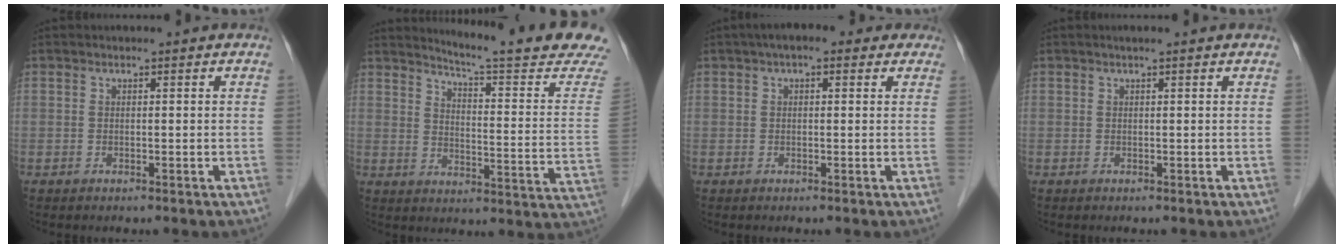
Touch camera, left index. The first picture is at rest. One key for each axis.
{"total": 17.7, "fx": 16.5, "fy": -1.7, "fz": 6.3, "tx": -0.097, "ty": -0.109, "tz": 0.194}
{"total": 5.2, "fx": 3.2, "fy": 2.4, "fz": 3.3, "tx": -0.044, "ty": 0.036, "tz": 0.038}
{"total": 1.4, "fx": 1.1, "fy": -0.1, "fz": 0.9, "tx": -0.012, "ty": 0.015, "tz": 0.019}